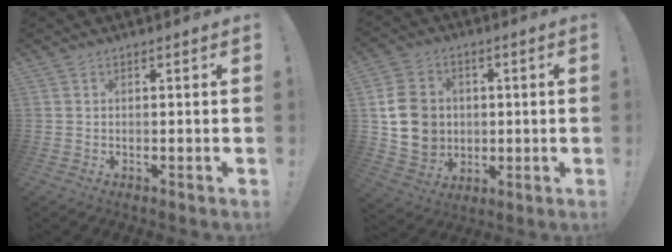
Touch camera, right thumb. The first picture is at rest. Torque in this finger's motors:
{"motor_torque": [-0.16, 0.62, -0.04, -0.06, 0.06]}